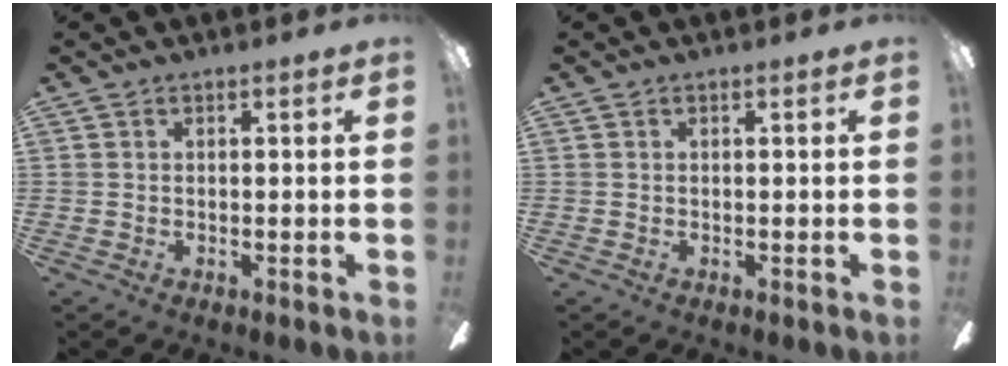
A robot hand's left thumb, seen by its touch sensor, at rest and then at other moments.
{"total": 0.0}